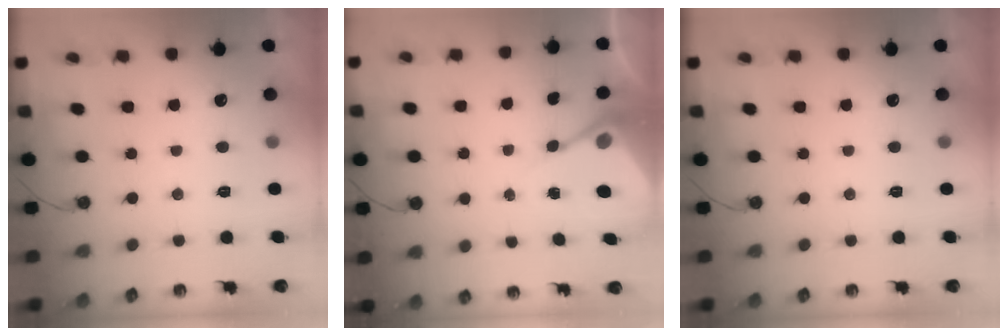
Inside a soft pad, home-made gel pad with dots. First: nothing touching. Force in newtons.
{"total": 6.4, "press": 6.3, "slide": 0.5}
{"total": 0.0}